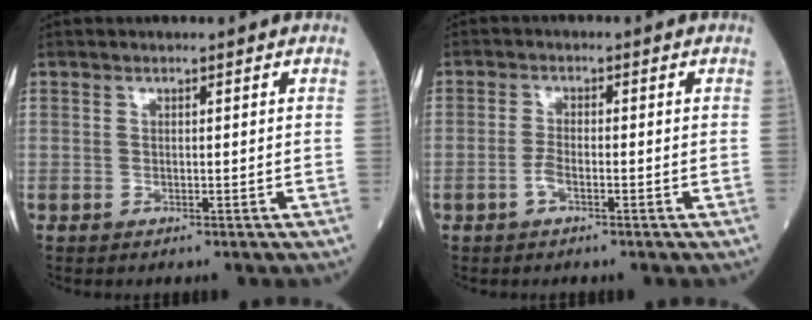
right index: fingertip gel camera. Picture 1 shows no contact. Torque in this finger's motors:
{"motor_torque": [0.01, -0.03, 0.22, 0.06]}